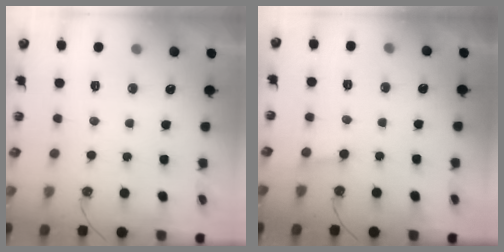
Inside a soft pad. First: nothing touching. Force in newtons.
{"total": 2.9, "press": 2.9, "slide": 0.2}